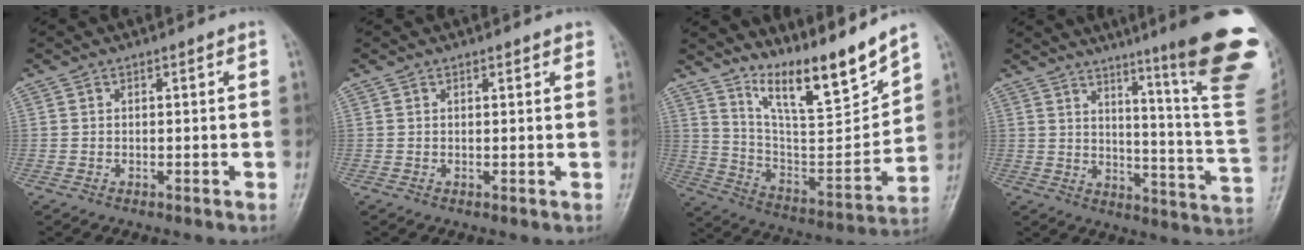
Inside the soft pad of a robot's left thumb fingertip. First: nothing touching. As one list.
[{"total": 1.1, "force": [0.9, 0.4, 0.4], "torque": [0.000, -0.002, 0.009]}, {"total": 16.2, "force": [13.5, 1.9, 8.8], "torque": [-0.117, -0.094, 0.245]}, {"total": 24.6, "force": [13.9, 2.1, 20.1], "torque": [-0.219, -0.084, 0.184]}]